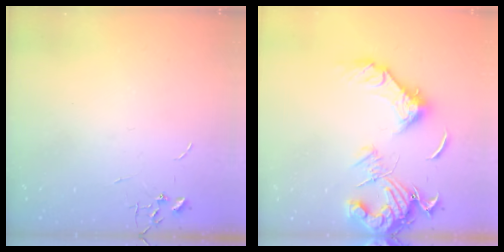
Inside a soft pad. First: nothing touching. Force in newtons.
{"total": 16.8, "press": 16.7, "slide": 2.2}